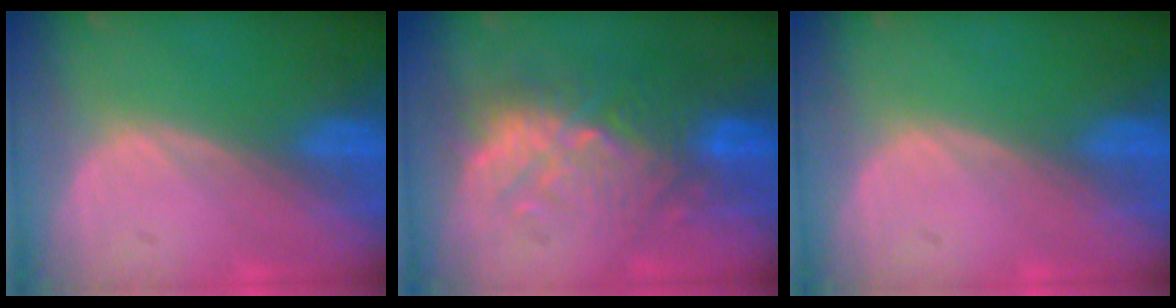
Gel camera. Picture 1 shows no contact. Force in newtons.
{"total": 9.1, "press": 9.0, "slide": 1.6}
{"total": 0.0}